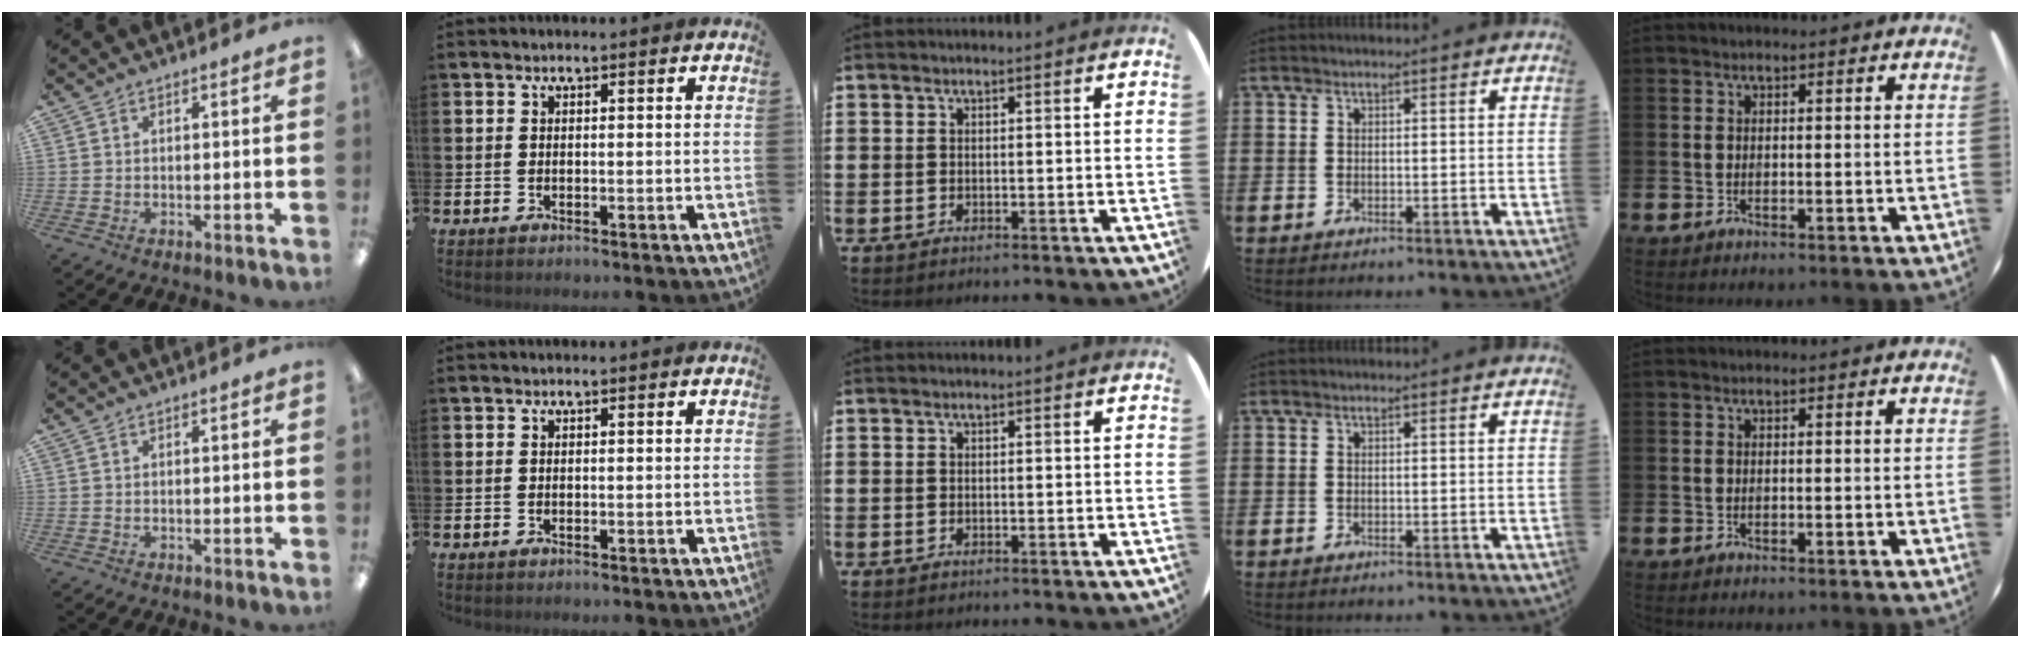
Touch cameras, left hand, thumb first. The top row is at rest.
{}